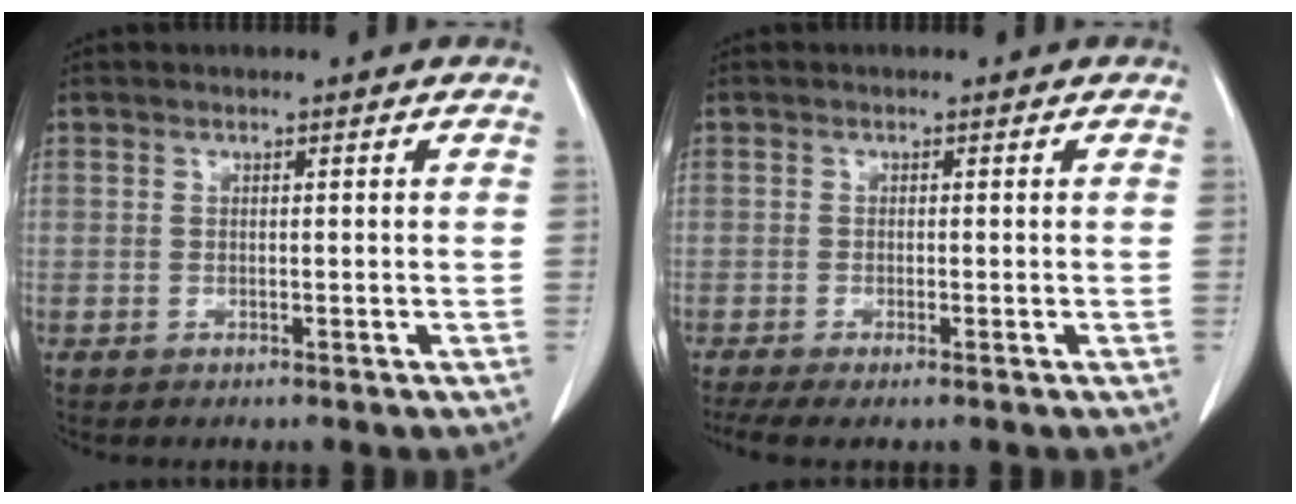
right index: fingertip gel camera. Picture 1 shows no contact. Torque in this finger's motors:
{"motor_torque": [0.21, -0.15, 0.07, 0.02]}